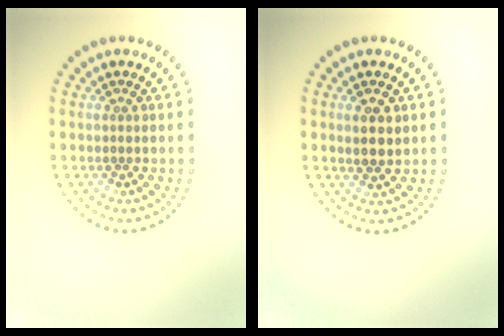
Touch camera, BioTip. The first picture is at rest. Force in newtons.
{"total": 2.3, "press": 2.2, "slide": 0.6}